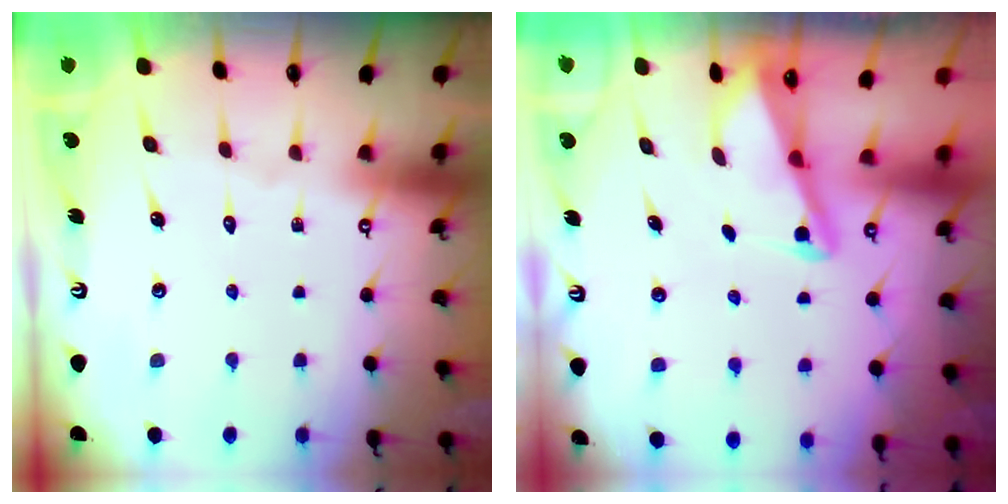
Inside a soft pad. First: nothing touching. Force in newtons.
{"total": 2.0, "press": 2.0, "slide": 0.4}